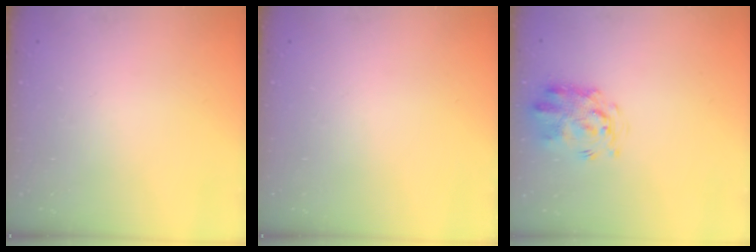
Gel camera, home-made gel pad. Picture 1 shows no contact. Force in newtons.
{"total": 0.0}
{"total": 4.1, "press": 4.0, "slide": 1.0}